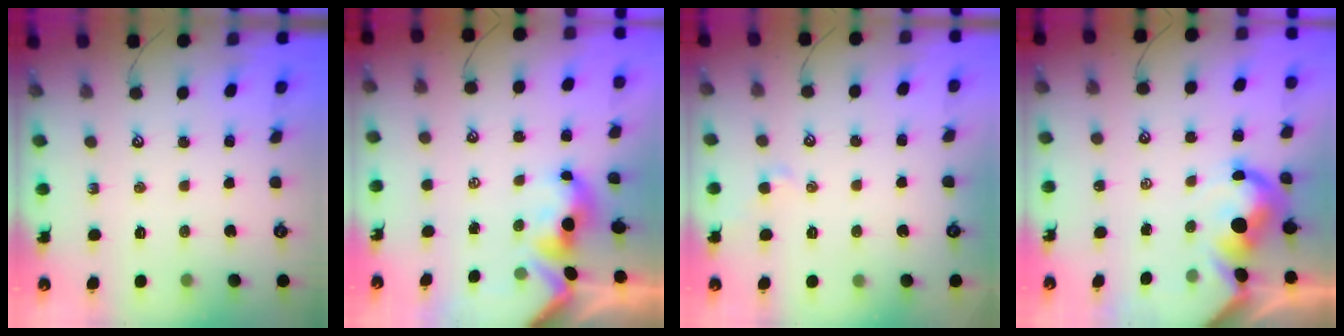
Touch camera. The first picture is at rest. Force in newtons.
{"total": 1.7, "press": 1.5, "slide": 0.7}
{"total": 0.9, "press": 0.8, "slide": 0.5}
{"total": 6.3, "press": 6.2, "slide": 1.0}